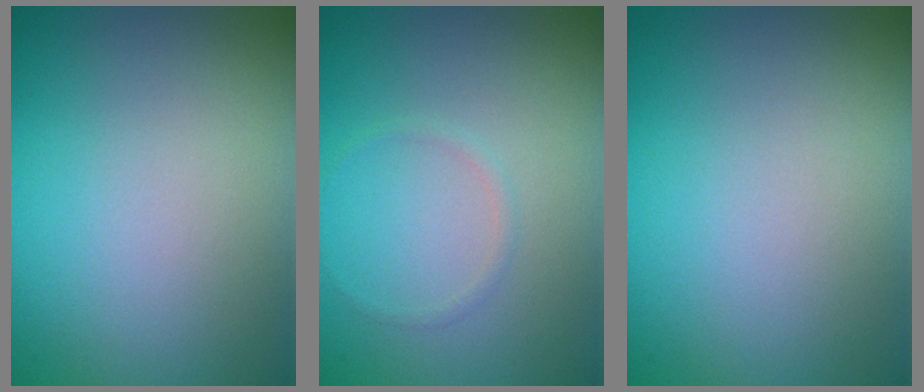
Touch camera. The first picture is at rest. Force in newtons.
{"total": 0.7, "press": 0.7, "slide": 0.1}
{"total": 0.0}